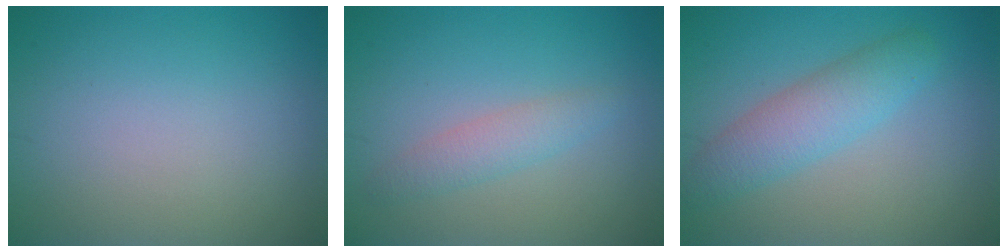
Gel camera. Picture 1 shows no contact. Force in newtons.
{"total": 2.0, "press": 2.0, "slide": 0.0}
{"total": 4.0, "press": 4.0, "slide": 0.0}